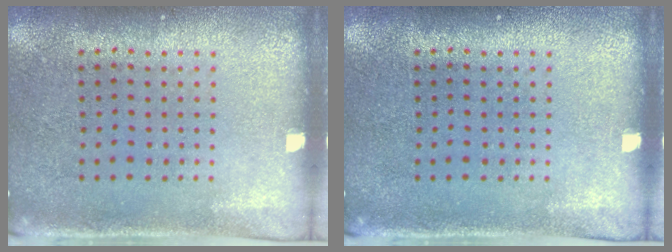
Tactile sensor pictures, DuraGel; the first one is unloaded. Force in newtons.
{"total": 0.0}